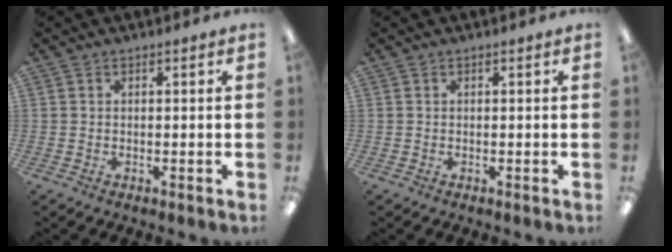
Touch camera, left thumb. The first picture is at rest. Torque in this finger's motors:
{"motor_torque": [-0.03, 0.03, -0.04, 0.03, 0.00]}